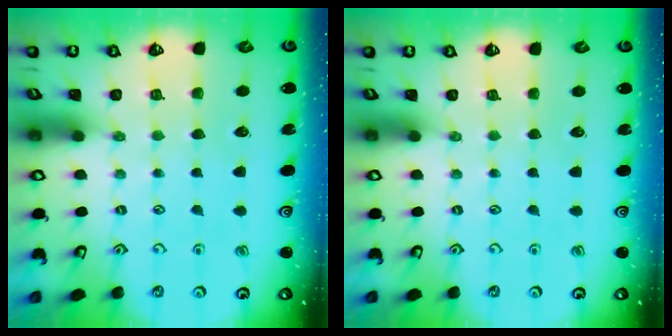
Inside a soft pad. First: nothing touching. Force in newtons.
{"total": 0.0}